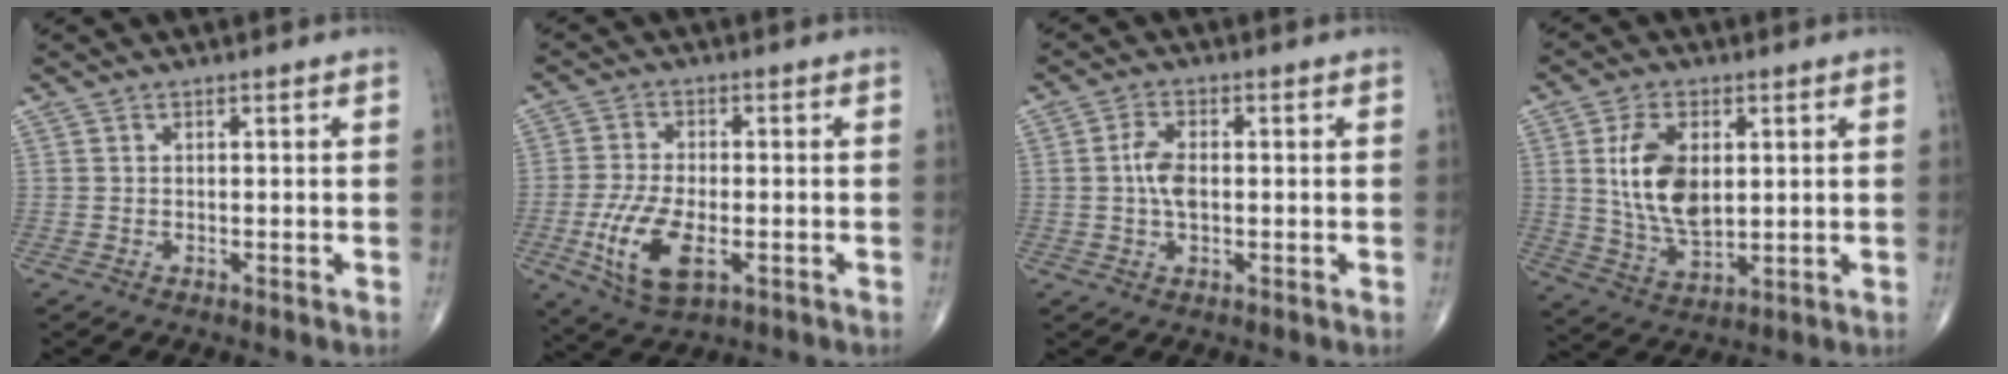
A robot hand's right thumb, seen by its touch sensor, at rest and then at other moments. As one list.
[{"total": 10.8, "force": [-3.1, 5.1, 9.0], "torque": [-0.182, -0.002, -0.051]}, {"total": 4.8, "force": [0.0, 2.5, 4.0], "torque": [-0.083, 0.007, -0.005]}, {"total": 12.2, "force": [2.1, 6.9, 9.9], "torque": [-0.178, -0.014, 0.046]}]